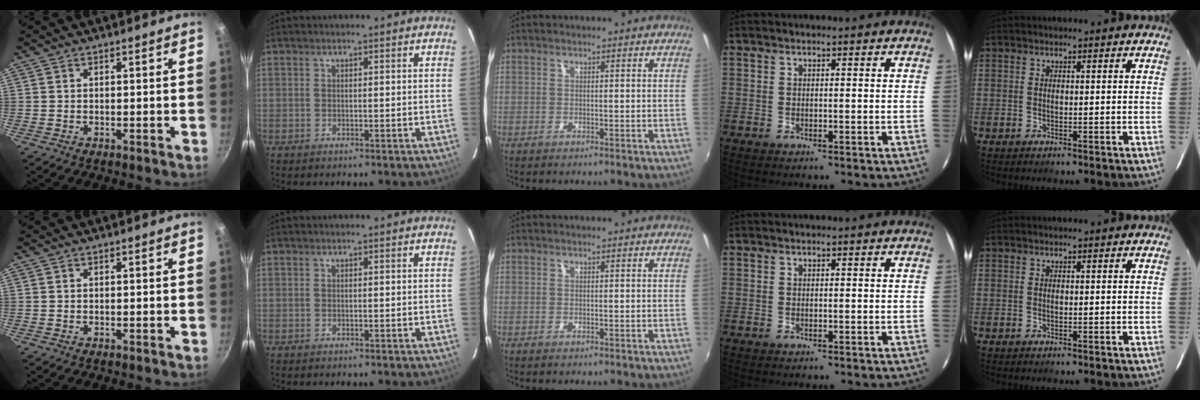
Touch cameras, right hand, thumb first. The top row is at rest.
{}